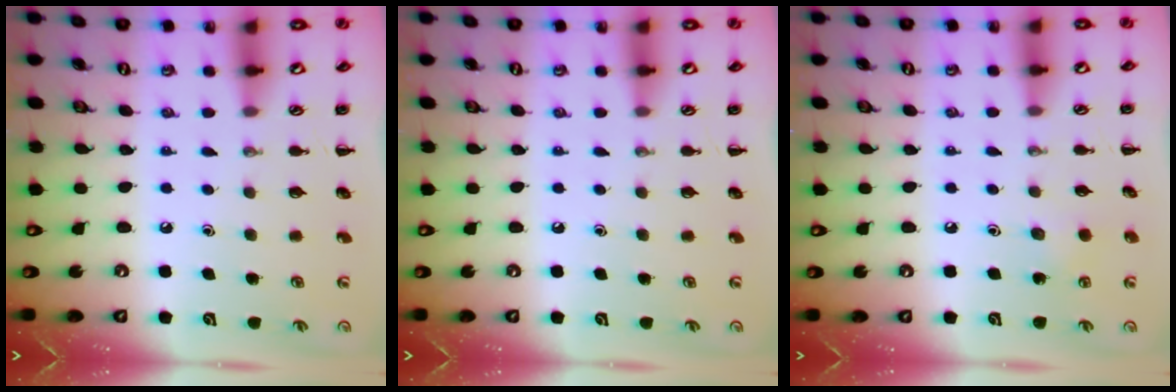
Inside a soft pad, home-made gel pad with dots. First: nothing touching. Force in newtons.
{"total": 0.0}
{"total": 5.9, "press": 5.6, "slide": 1.8}